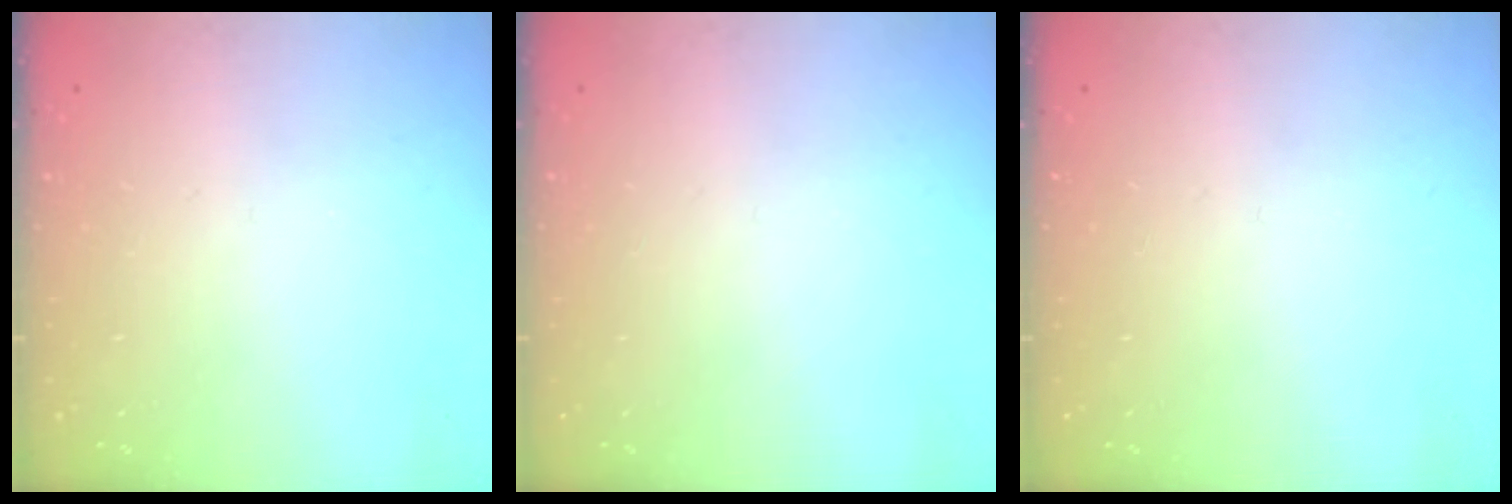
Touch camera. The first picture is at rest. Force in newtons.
{"total": 0.0}
{"total": 0.0}